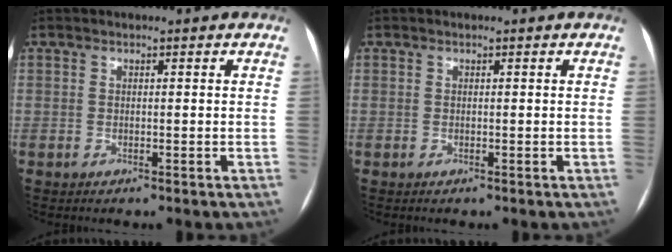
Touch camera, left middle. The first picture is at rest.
{"total": 0.0}